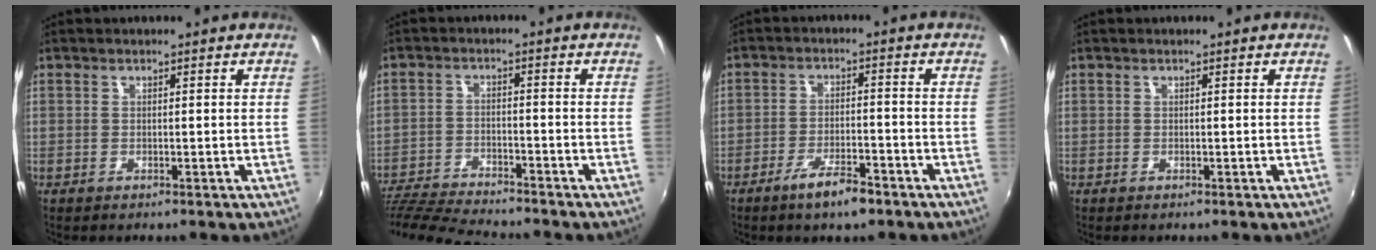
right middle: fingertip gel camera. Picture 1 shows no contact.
{"total": 13.3, "force": [-12.3, 1.4, 4.9], "torque": [-0.126, -0.019, -0.223]}
{"total": 6.6, "force": [-4.6, 1.7, 4.4], "torque": [-0.095, -0.005, -0.077]}
{"total": 0.0}